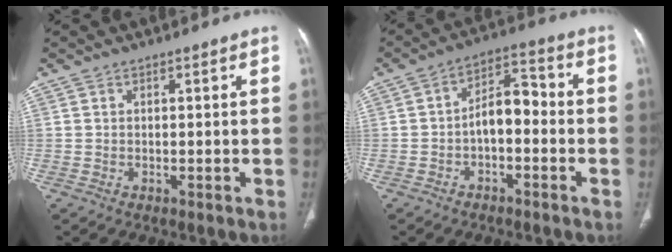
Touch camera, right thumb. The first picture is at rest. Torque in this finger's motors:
{"motor_torque": [1.01, 1.41, 1.08, -0.40, 0.03]}